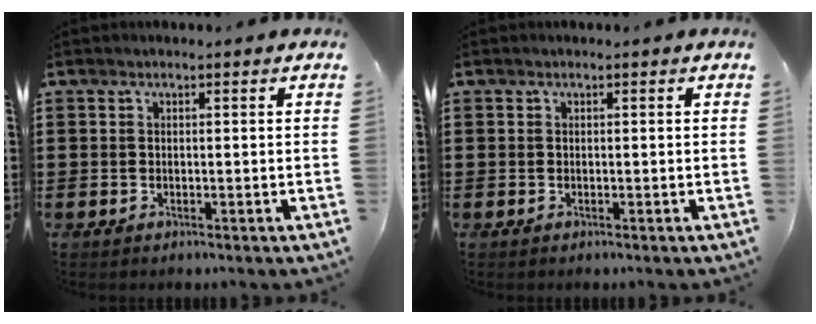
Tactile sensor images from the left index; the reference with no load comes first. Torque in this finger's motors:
{"motor_torque": [0.00, 0.00, 0.00, 0.00]}